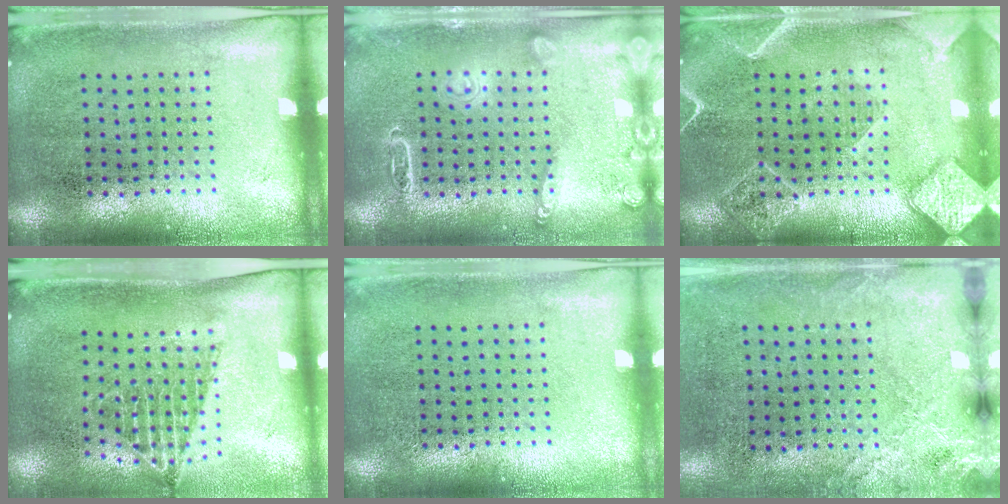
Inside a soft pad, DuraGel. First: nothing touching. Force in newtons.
{"total": 2.5, "press": 2.5, "slide": 0.3}
{"total": 1.9, "press": 1.9, "slide": 0.2}
{"total": 1.5, "press": 1.1, "slide": 0.9}
{"total": 0.0}
{"total": 2.5, "press": 2.1, "slide": 1.3}